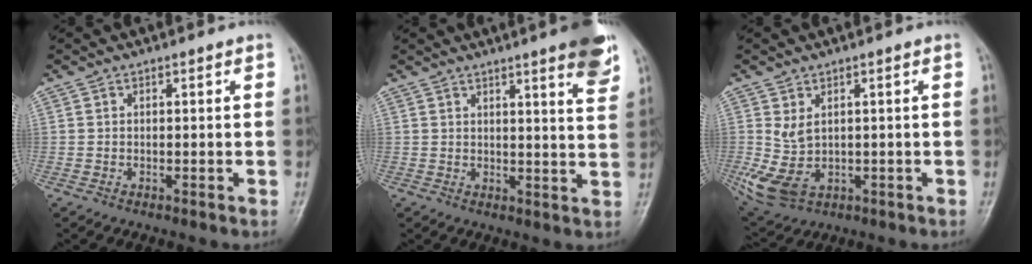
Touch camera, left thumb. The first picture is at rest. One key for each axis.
{"total": 8.3, "fx": 5.3, "fy": 0.8, "fz": 6.3, "tx": -0.068, "ty": -0.027, "tz": 0.061}
{"total": 6.2, "fx": 0.5, "fy": 4.2, "fz": 4.6, "tx": -0.093, "ty": -0.008, "tz": 0.029}